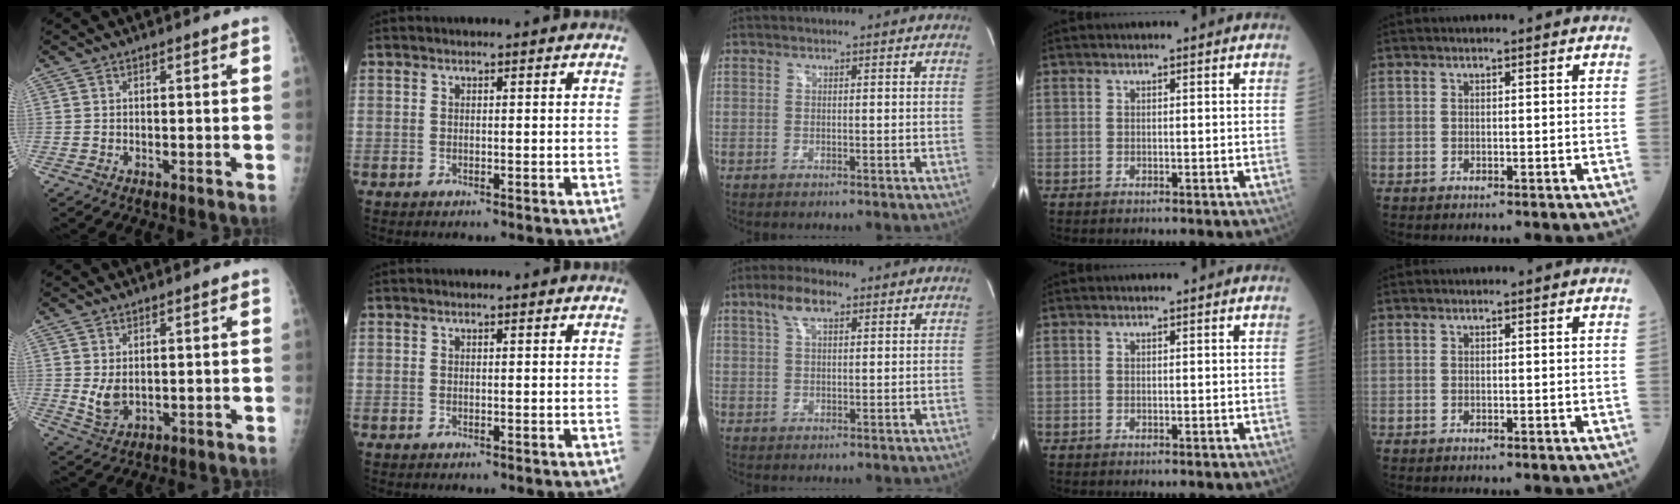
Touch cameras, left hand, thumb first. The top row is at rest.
{"thumb": {"total": 4.1, "force": [0.9, 2.8, 2.9], "torque": [-0.046, -0.016, 0.027]}, "middle": {"total": 4.8, "force": [2.7, 1.9, 3.6], "torque": [-0.077, 0.016, 0.052]}}